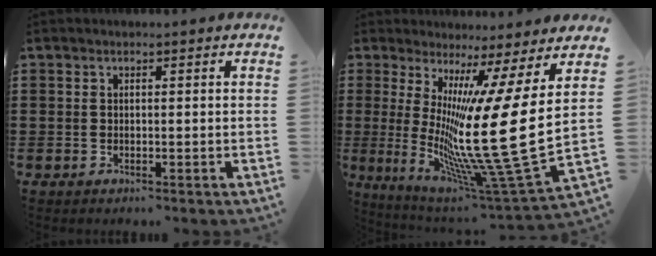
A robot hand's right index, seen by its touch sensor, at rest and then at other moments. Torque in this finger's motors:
{"motor_torque": [2.14, 0.00, 1.05, 0.21]}